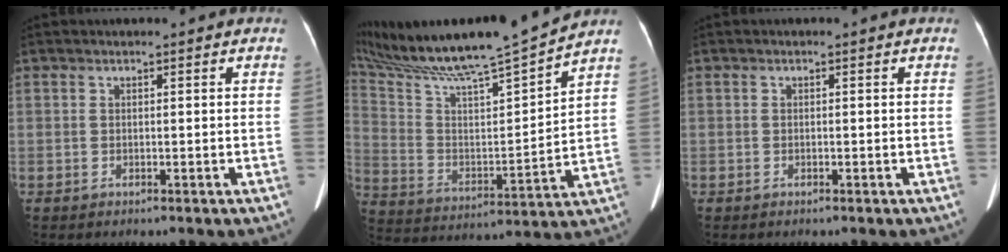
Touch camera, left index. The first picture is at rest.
{"total": 20.6, "force": [18.2, -0.5, 9.6], "torque": [-0.179, -0.016, 0.311]}
{"total": 0.0}